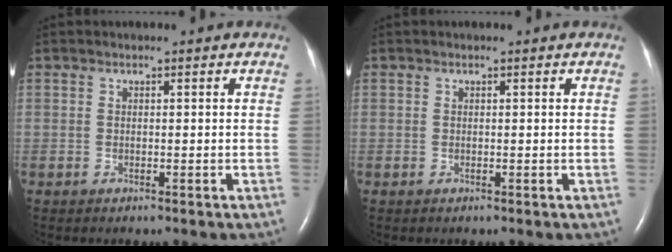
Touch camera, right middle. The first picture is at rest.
{"total": 0.0}